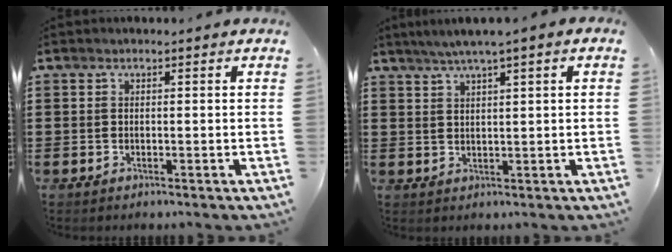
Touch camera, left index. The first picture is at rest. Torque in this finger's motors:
{"motor_torque": [1.11, -1.02, 0.79, 0.16]}